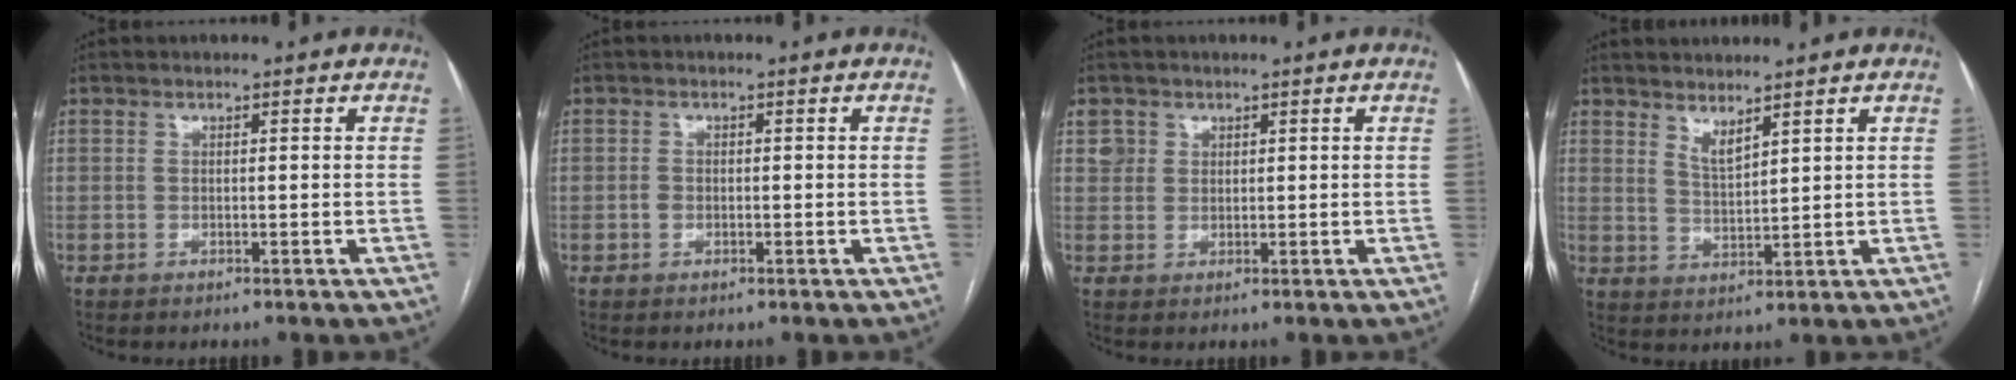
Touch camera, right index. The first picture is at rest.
{"total": 0.9, "force": [-0.1, 0.8, 0.5], "torque": [-0.012, 0.003, 0.002]}
{"total": 2.2, "force": [1.3, 1.9, 0.0], "torque": [0.006, 0.007, 0.020]}
{"total": 2.9, "force": [2.5, 0.3, 1.6], "torque": [-0.034, -0.017, 0.053]}